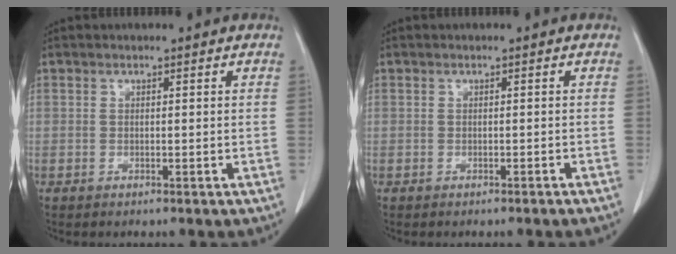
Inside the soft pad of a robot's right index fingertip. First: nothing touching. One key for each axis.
{"total": 0.8, "fx": -0.7, "fy": 0.0, "fz": 0.4, "tx": -0.009, "ty": 0.000, "tz": -0.007}